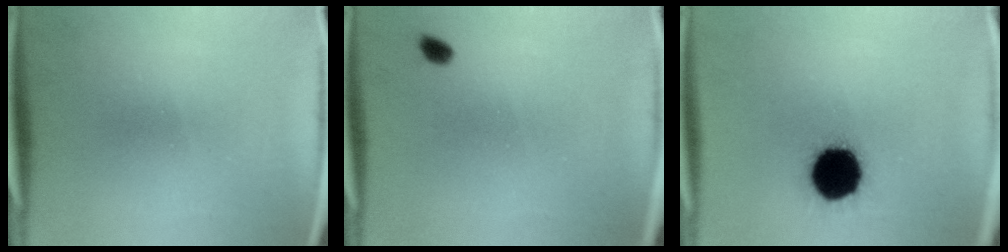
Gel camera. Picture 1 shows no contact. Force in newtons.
{"total": 1.3}
{"total": 18.1}